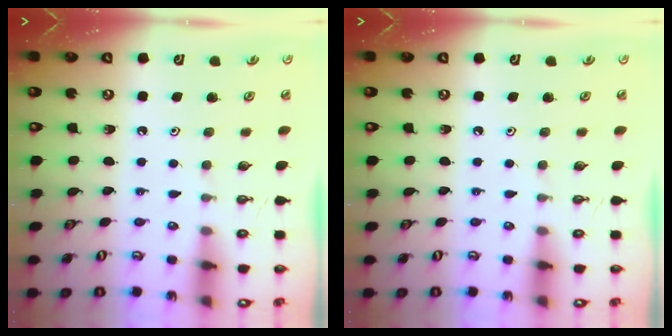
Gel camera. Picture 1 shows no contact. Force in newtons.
{"total": 0.0}